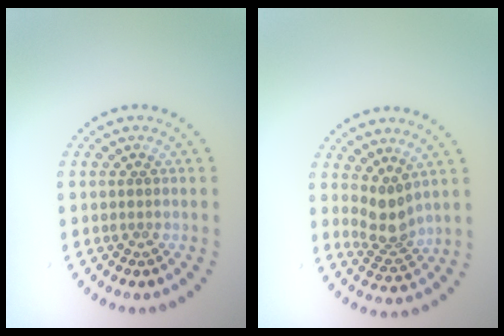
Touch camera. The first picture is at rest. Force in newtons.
{"total": 2.8, "press": 2.2, "slide": 1.8}